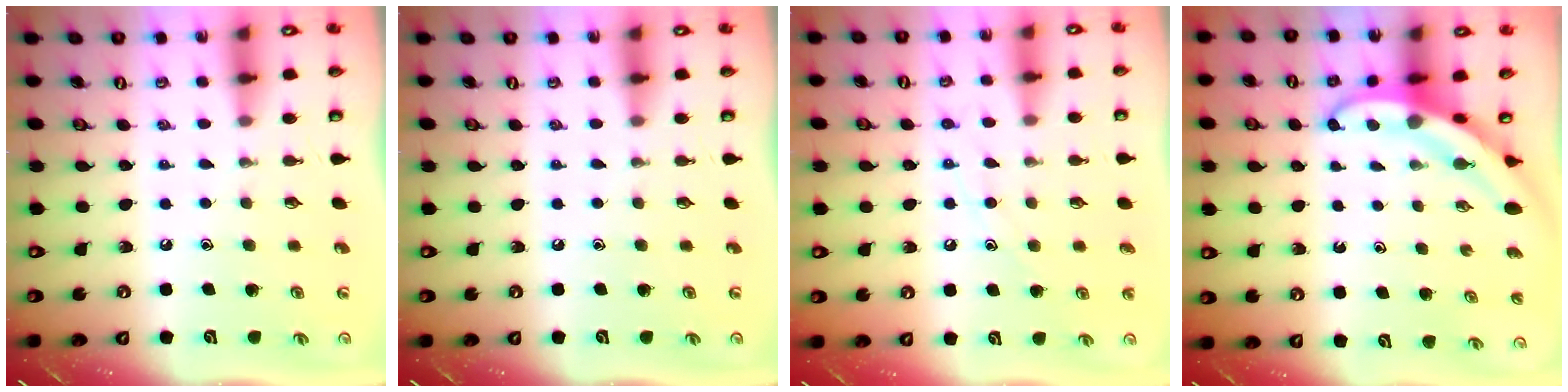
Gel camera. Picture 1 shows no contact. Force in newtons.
{"total": 0.0}
{"total": 7.9, "press": 7.9, "slide": 0.6}
{"total": 4.8, "press": 4.8, "slide": 0.5}